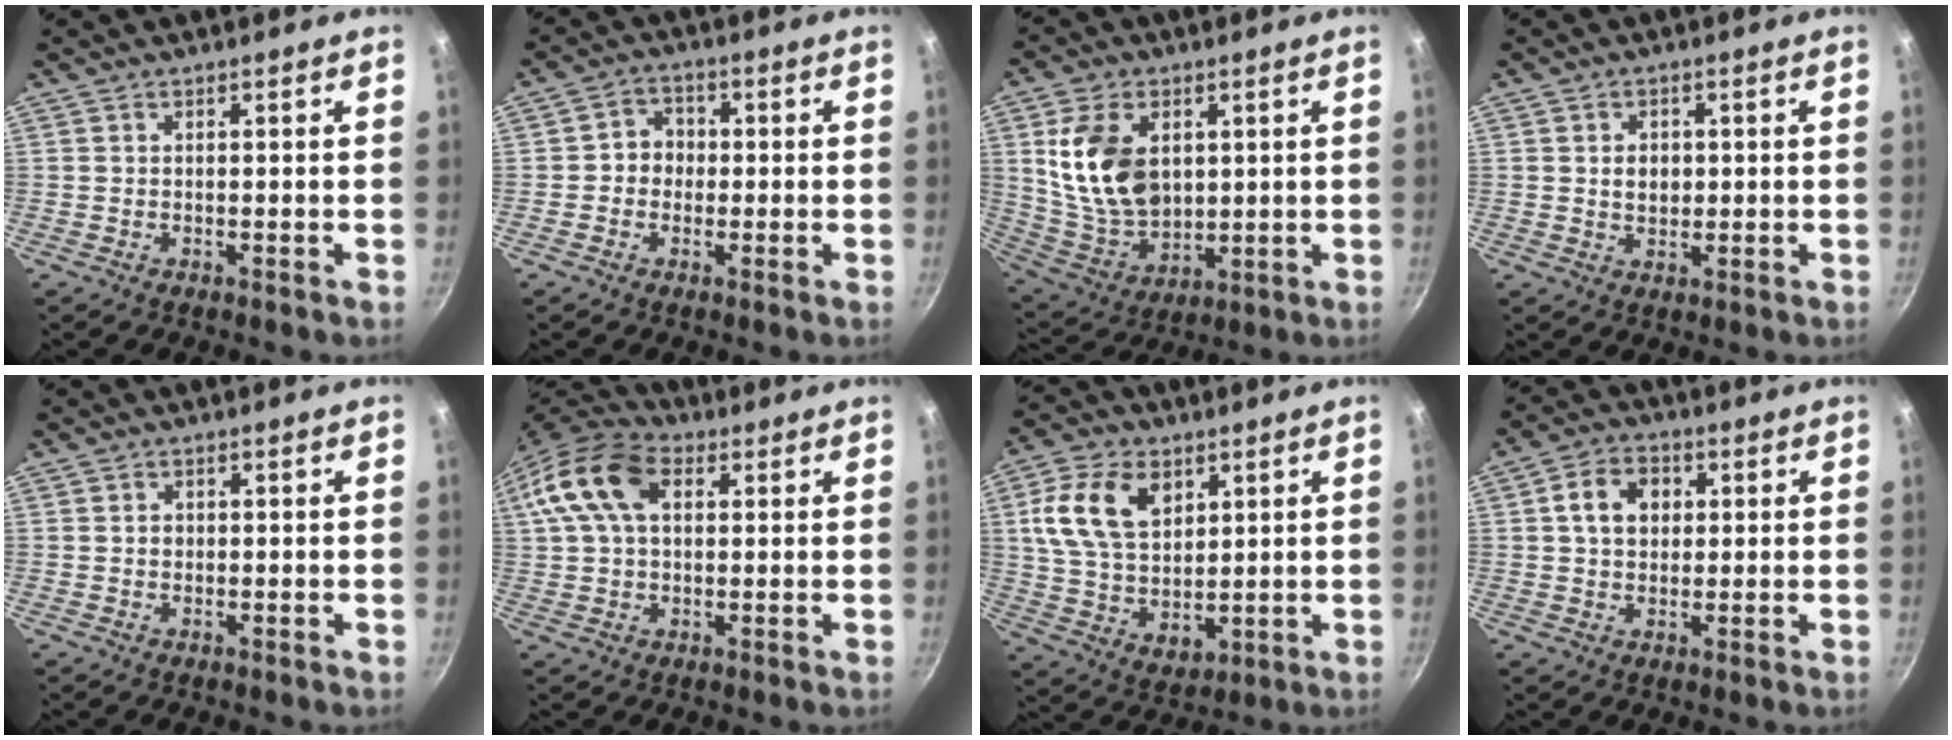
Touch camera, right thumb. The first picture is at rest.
{"total": 4.4, "force": [-0.4, 4.0, 1.8], "torque": [0.002, 0.009, -0.015]}
{"total": 15.5, "force": [3.3, 10.6, 10.8], "torque": [-0.180, -0.025, 0.076]}
{"total": 3.7, "force": [0.4, 3.0, 2.2], "torque": [-0.018, -0.002, 0.008]}
{"total": 1.2, "force": [0.1, 1.1, 0.4], "torque": [-0.003, 0.002, 0.000]}
{"total": 13.8, "force": [3.8, 8.8, 10.0], "torque": [-0.182, 0.022, 0.053]}
{"total": 16.2, "force": [5.0, 11.3, 10.5], "torque": [-0.161, -0.015, 0.101]}
{"total": 7.5, "force": [1.7, 5.9, 4.4], "torque": [-0.052, 0.006, 0.020]}